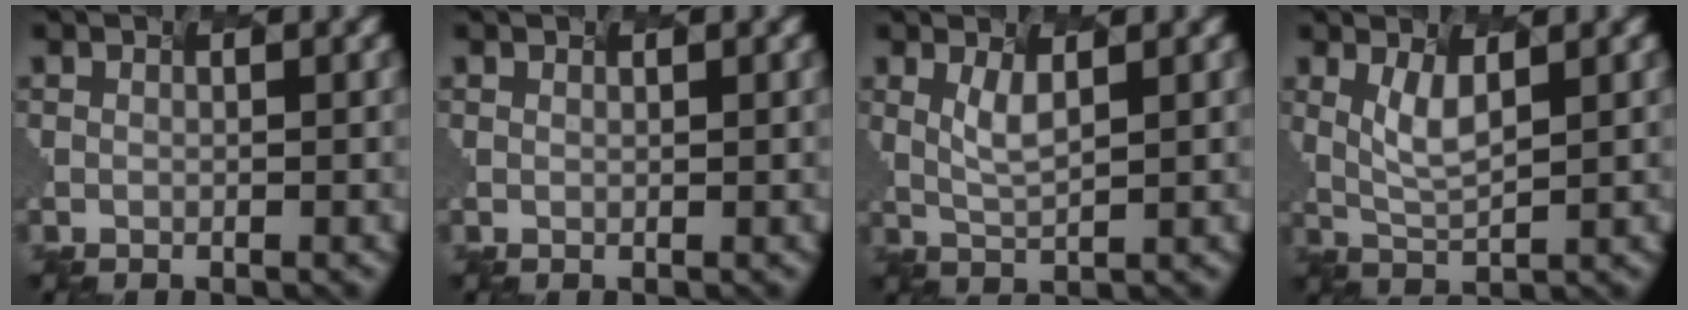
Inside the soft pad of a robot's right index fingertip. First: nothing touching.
{"total": 0.0}
{"total": 1.6, "force": [0.1, 0.1, 1.6], "torque": [-0.050, -0.008, 0.021]}
{"total": 2.2, "force": [0.2, 0.5, 2.2], "torque": [-0.065, -0.007, 0.023]}